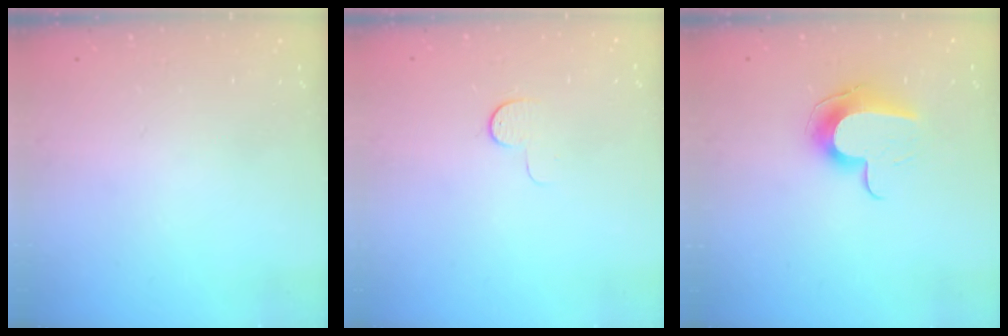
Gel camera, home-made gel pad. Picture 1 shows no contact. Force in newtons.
{"total": 5.0, "press": 4.9, "slide": 0.4}
{"total": 10.2, "press": 10.2, "slide": 0.2}